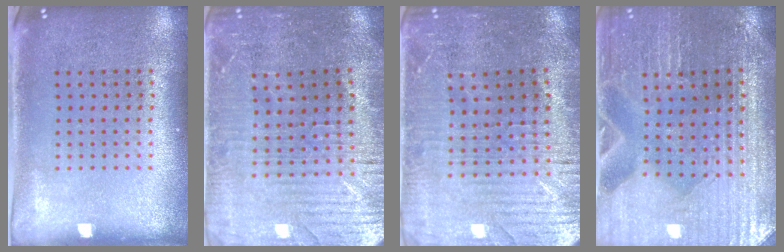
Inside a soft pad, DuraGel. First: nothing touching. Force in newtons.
{"total": 2.7, "press": 2.6, "slide": 0.6}
{"total": 2.7, "press": 2.6, "slide": 0.6}
{"total": 2.2, "press": 2.1, "slide": 0.2}